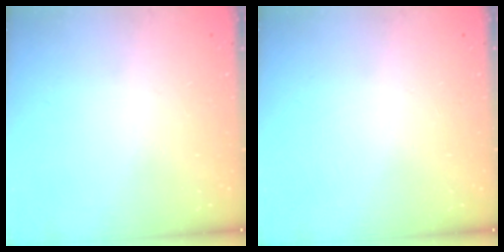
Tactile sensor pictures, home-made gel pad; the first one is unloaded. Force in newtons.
{"total": 0.0}